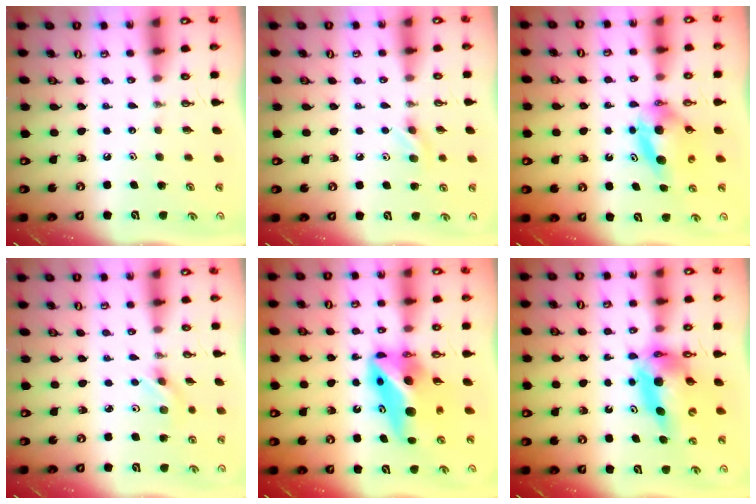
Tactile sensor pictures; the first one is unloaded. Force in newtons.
{"total": 5.7, "press": 5.4, "slide": 1.7}
{"total": 6.0, "press": 5.9, "slide": 1.0}
{"total": 2.0, "press": 1.9, "slide": 0.4}
{"total": 12.9, "press": 12.6, "slide": 2.9}
{"total": 12.8, "press": 12.7, "slide": 1.2}